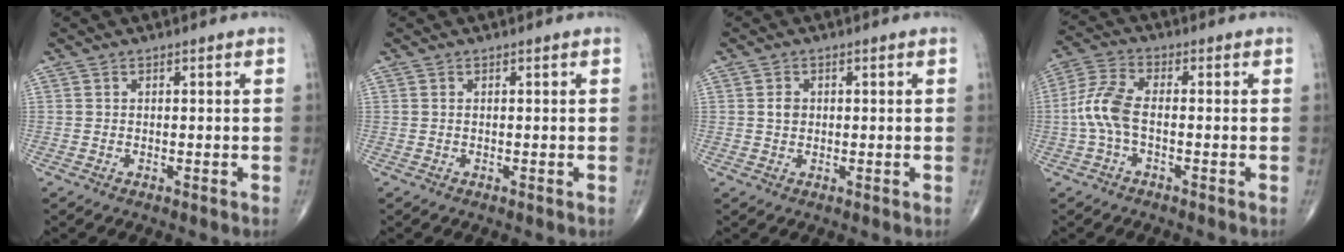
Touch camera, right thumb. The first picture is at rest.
{"total": 0.0}
{"total": 1.8, "force": [0.2, 1.5, 1.0], "torque": [-0.013, 0.003, 0.004]}
{"total": 7.2, "force": [-1.2, 3.3, 6.2], "torque": [-0.152, 0.020, -0.032]}